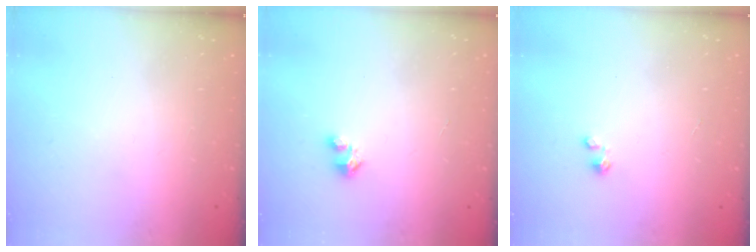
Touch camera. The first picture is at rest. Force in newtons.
{"total": 1.6, "press": 1.6, "slide": 0.1}
{"total": 0.0}